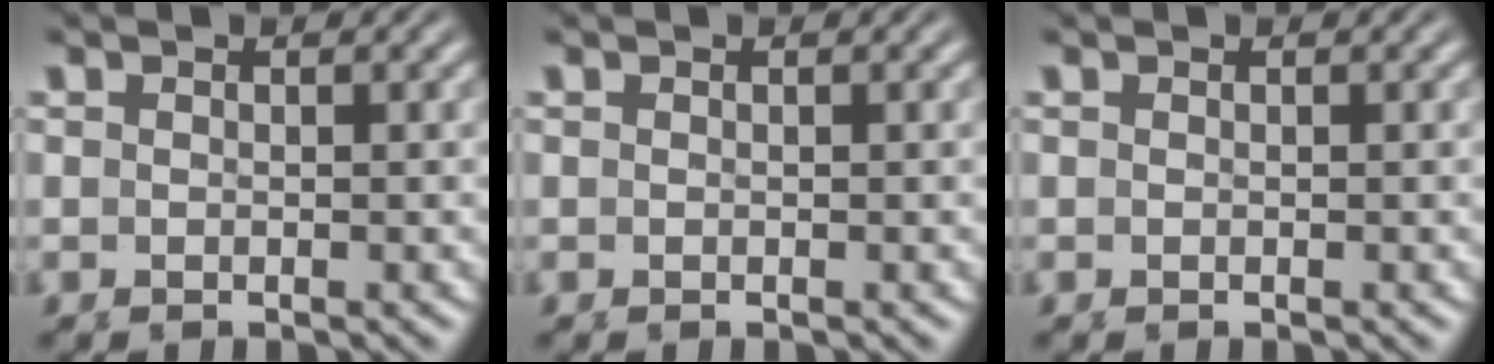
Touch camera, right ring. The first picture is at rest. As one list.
[{"total": 0.0}, {"total": 0.0}]